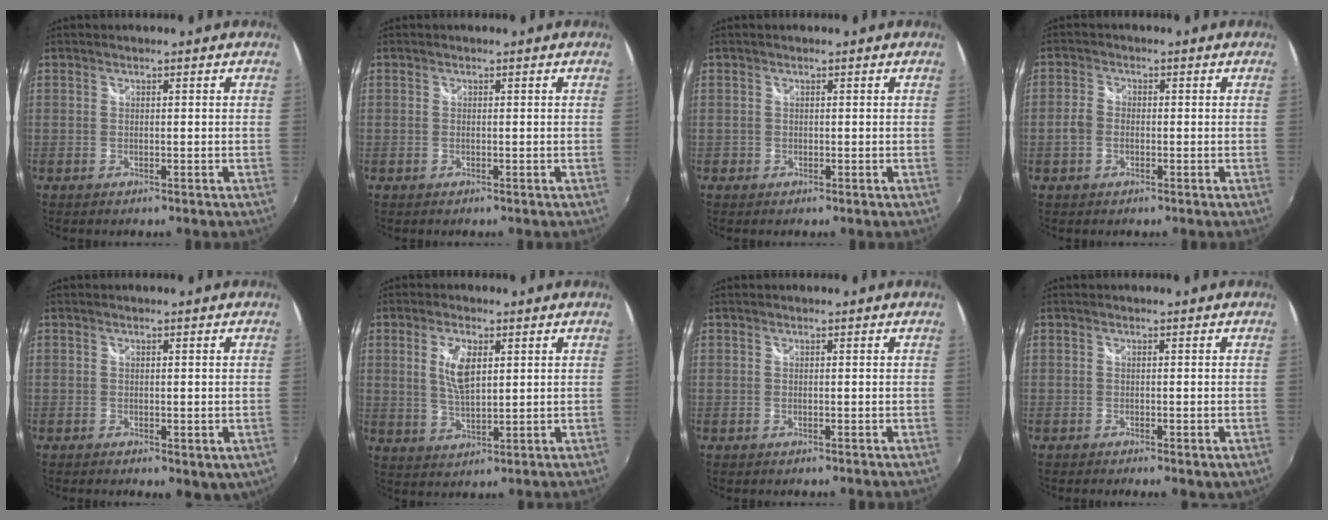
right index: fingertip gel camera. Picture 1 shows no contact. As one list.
[{"total": 0.0}, {"total": 0.9, "force": [-0.2, 0.8, -0.1], "torque": [-0.002, 0.001, -0.004]}, {"total": 3.1, "force": [-1.1, 2.2, 1.9], "torque": [-0.045, 0.004, -0.022]}, {"total": 3.2, "force": [-0.6, 1.6, 2.7], "torque": [-0.042, -0.015, -0.004]}, {"total": 6.3, "force": [1.9, 2.7, 5.4], "torque": [-0.103, 0.001, 0.038]}, {"total": 0.0}, {"total": 2.9, "force": [-1.6, 0.8, 2.3], "torque": [-0.036, -0.013, -0.018]}]